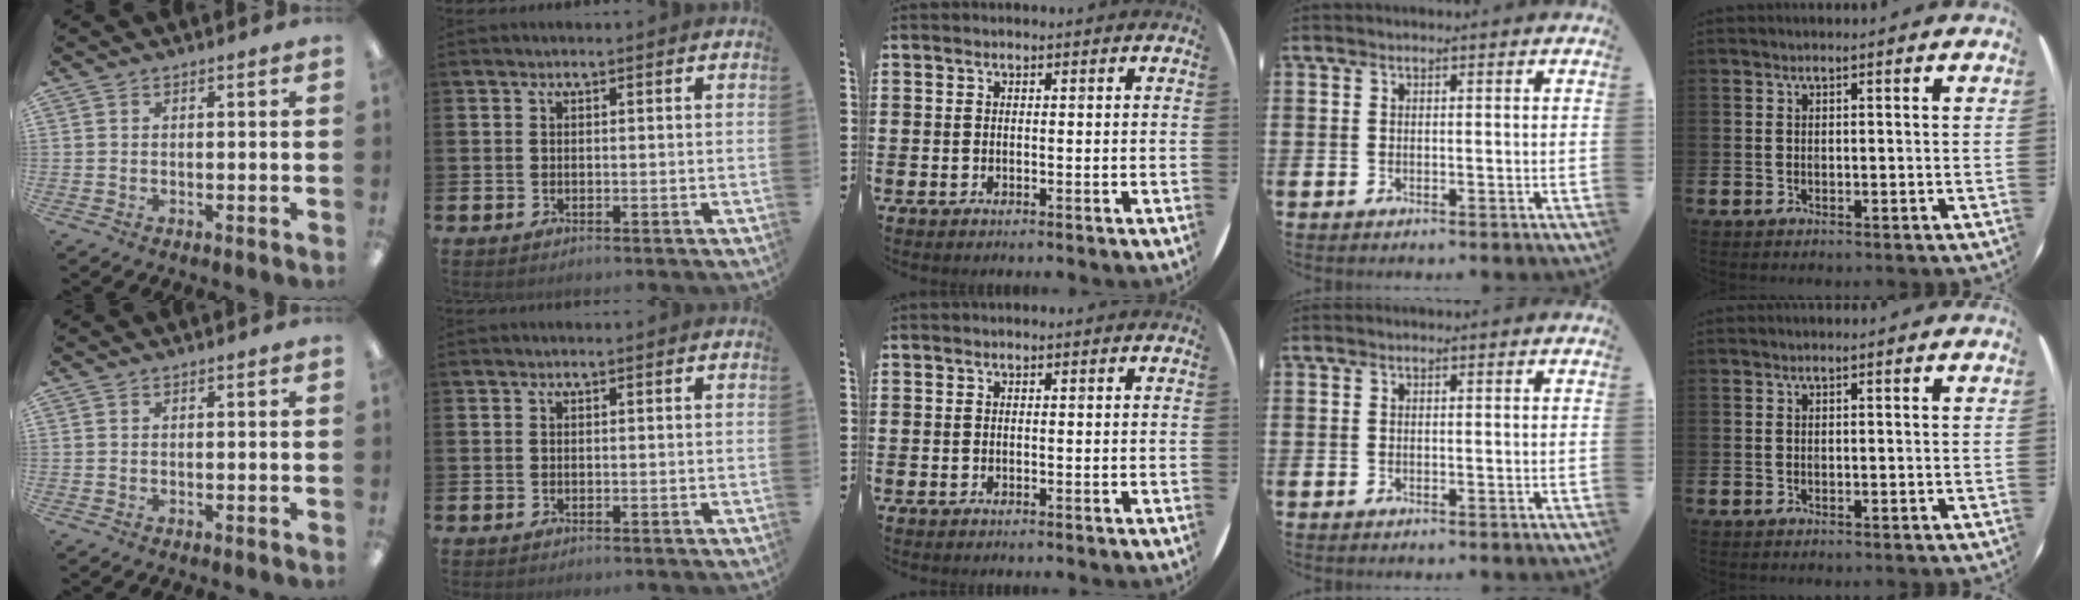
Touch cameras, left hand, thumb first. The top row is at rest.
{}